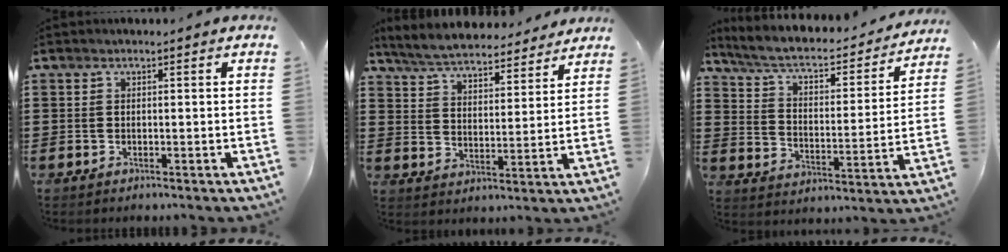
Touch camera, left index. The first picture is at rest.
{"total": 6.0, "force": [5.9, 0.5, 1.2], "torque": [-0.051, -0.034, 0.103]}
{"total": 5.1, "force": [4.1, 1.1, 2.8], "torque": [-0.073, -0.031, 0.062]}